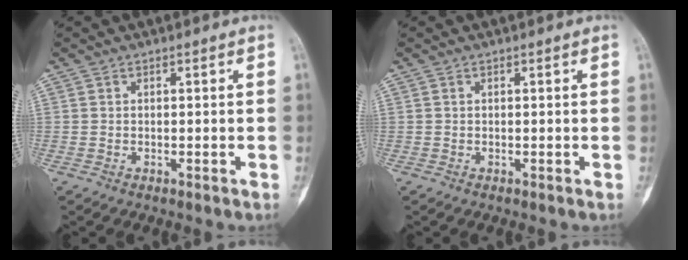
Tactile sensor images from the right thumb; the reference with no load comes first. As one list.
[{"total": 0.0}]